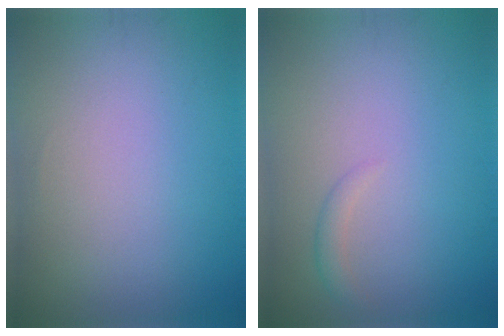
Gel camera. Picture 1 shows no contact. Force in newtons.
{"total": 1.0, "press": 1.0, "slide": 0.0}